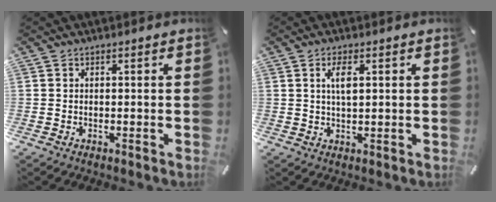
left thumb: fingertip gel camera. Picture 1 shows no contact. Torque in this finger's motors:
{"motor_torque": [0.53, 0.50, 0.22, -0.30, 0.04]}